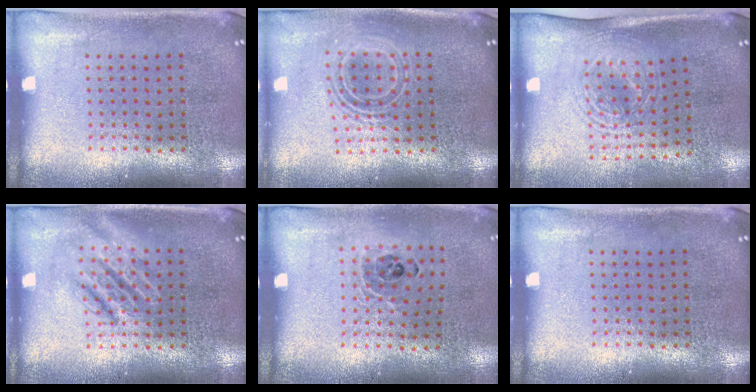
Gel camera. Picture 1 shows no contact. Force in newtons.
{"total": 1.9, "press": 1.5, "slide": 1.2}
{"total": 1.7, "press": 1.3, "slide": 1.0}
{"total": 2.8, "press": 2.8, "slide": 0.3}
{"total": 0.9, "press": 0.9, "slide": 0.1}
{"total": 0.0}